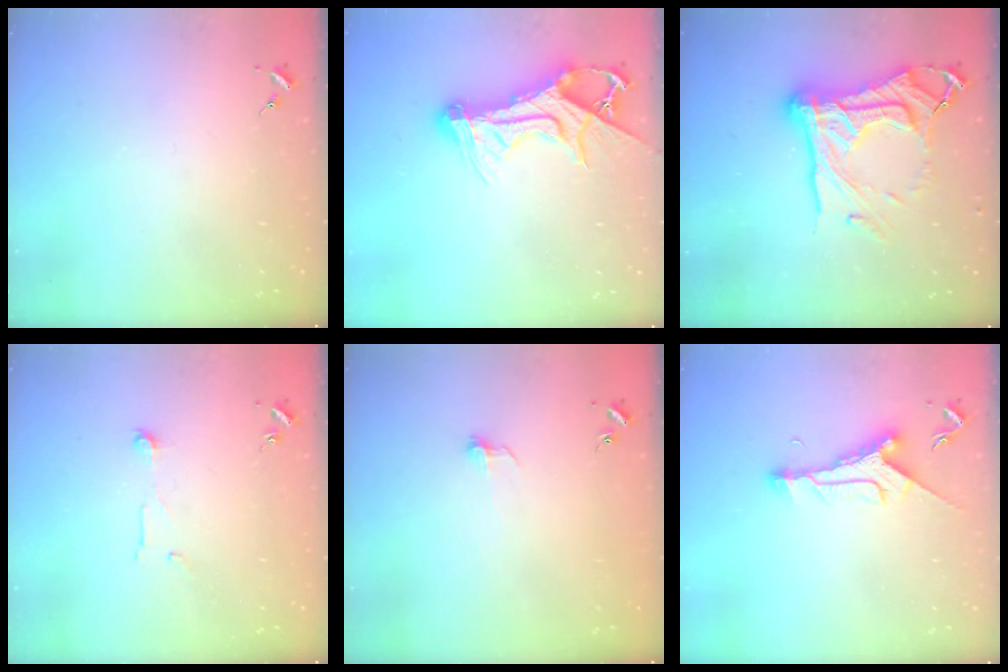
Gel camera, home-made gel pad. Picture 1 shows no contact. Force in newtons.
{"total": 15.5, "press": 15.4, "slide": 1.4}
{"total": 26.5, "press": 26.4, "slide": 2.6}
{"total": 5.5, "press": 5.5, "slide": 0.3}
{"total": 5.3, "press": 5.2, "slide": 0.4}
{"total": 10.0, "press": 9.9, "slide": 0.7}